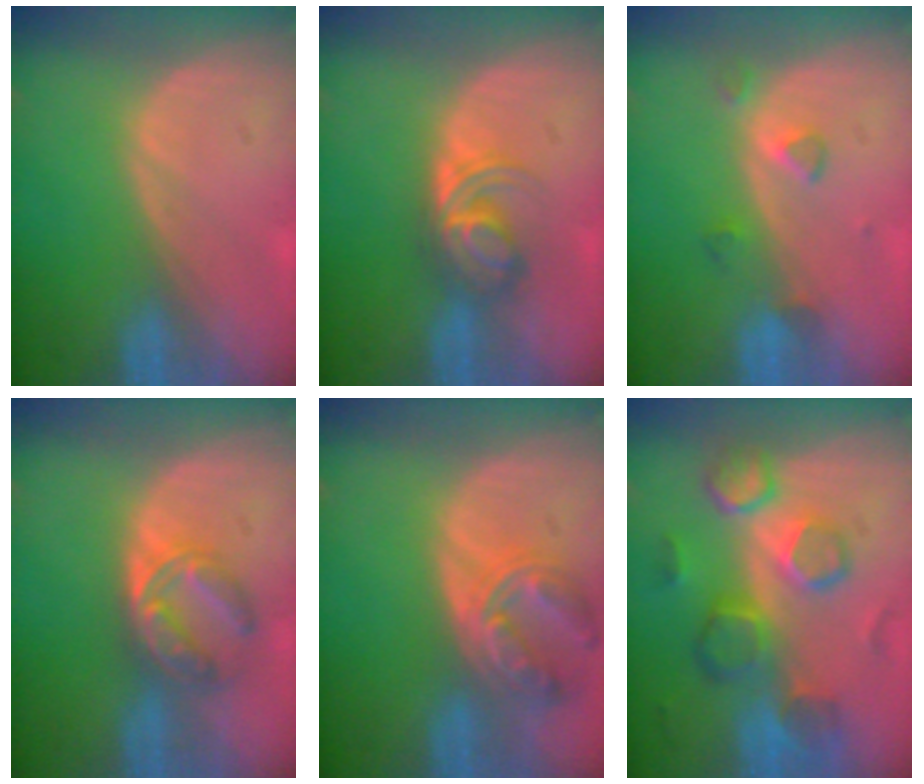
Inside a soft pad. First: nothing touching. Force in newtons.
{"total": 5.9, "press": 5.0, "slide": 3.1}
{"total": 3.0, "press": 2.8, "slide": 0.9}
{"total": 5.8, "press": 5.5, "slide": 1.8}
{"total": 7.9, "press": 6.9, "slide": 3.8}
{"total": 9.9, "press": 9.0, "slide": 4.2}